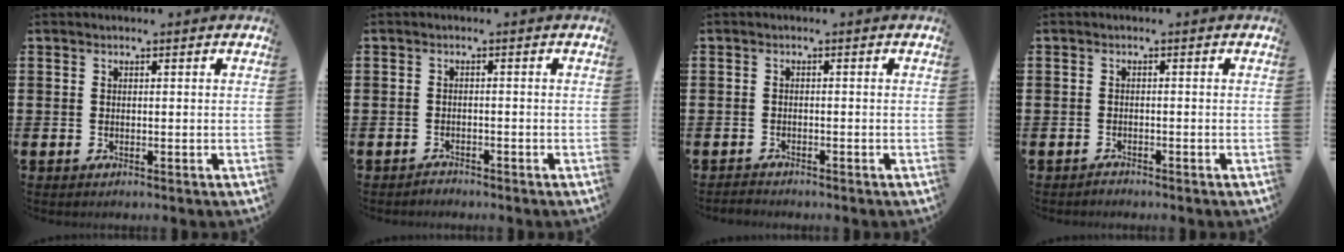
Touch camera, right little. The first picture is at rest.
{"total": 1.1, "force": [-1.1, 0.1, -0.1], "torque": [-0.001, 0.002, -0.023]}
{"total": 0.9, "force": [-0.9, 0.1, -0.1], "torque": [-0.001, 0.000, -0.018]}
{"total": 0.8, "force": [-0.8, 0.1, 0.0], "torque": [-0.001, -0.002, -0.016]}